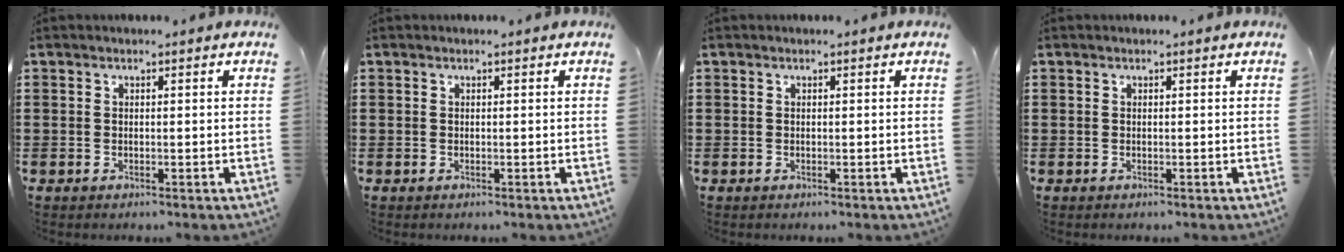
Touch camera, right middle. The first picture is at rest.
{"total": 0.0}
{"total": 0.0}
{"total": 0.0}